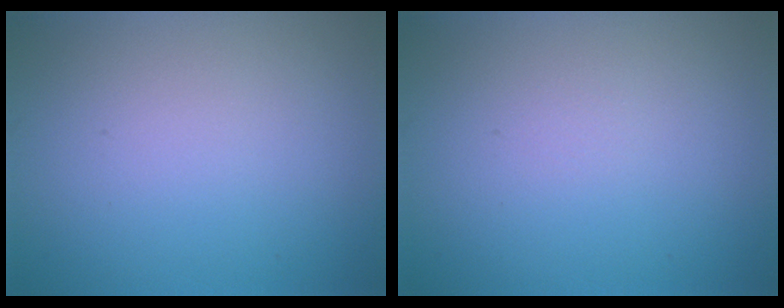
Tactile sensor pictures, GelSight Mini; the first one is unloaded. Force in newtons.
{"total": 0.0}